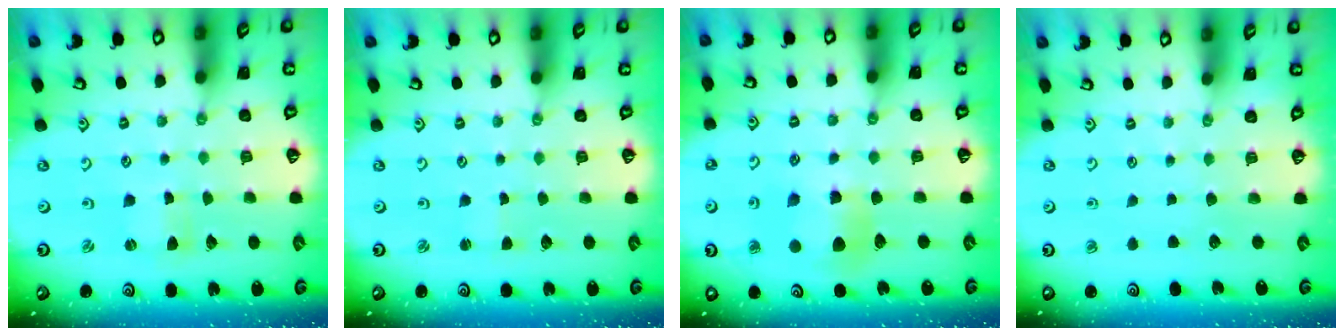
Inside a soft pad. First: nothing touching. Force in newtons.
{"total": 0.8, "press": 0.8, "slide": 0.1}
{"total": 9.0, "press": 8.9, "slide": 1.0}
{"total": 0.0}